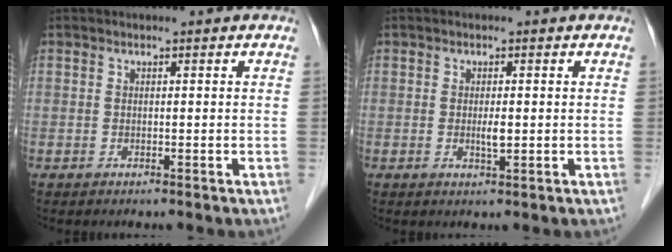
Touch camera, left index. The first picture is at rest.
{"total": 1.7, "force": [-0.1, 0.4, 1.7], "torque": [-0.036, -0.002, -0.001]}